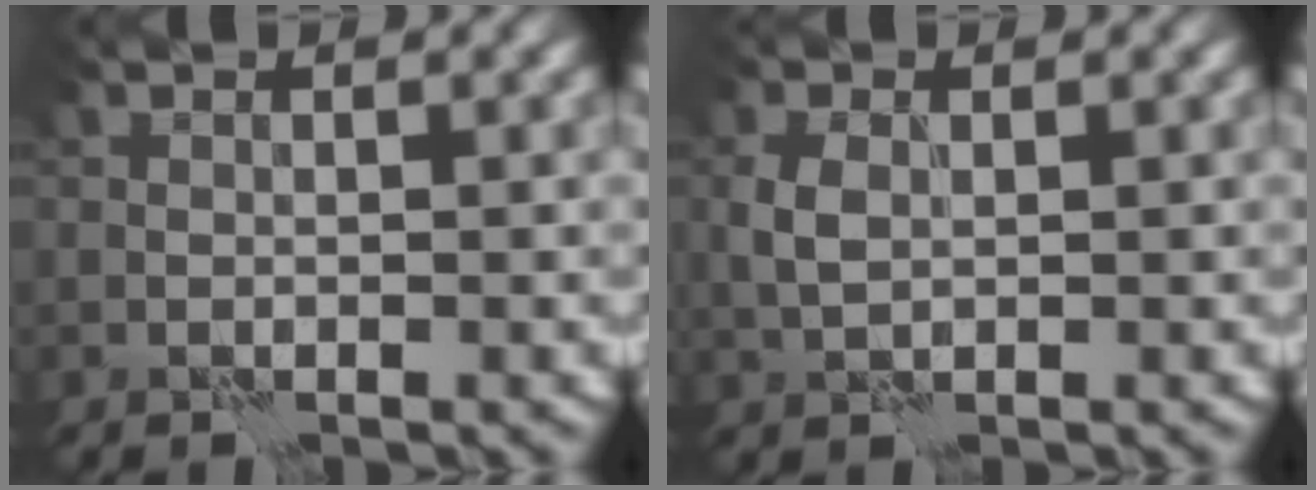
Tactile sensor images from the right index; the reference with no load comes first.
{"total": 2.0, "force": [0.1, 1.4, 1.5], "torque": [-0.038, 0.004, 0.003]}